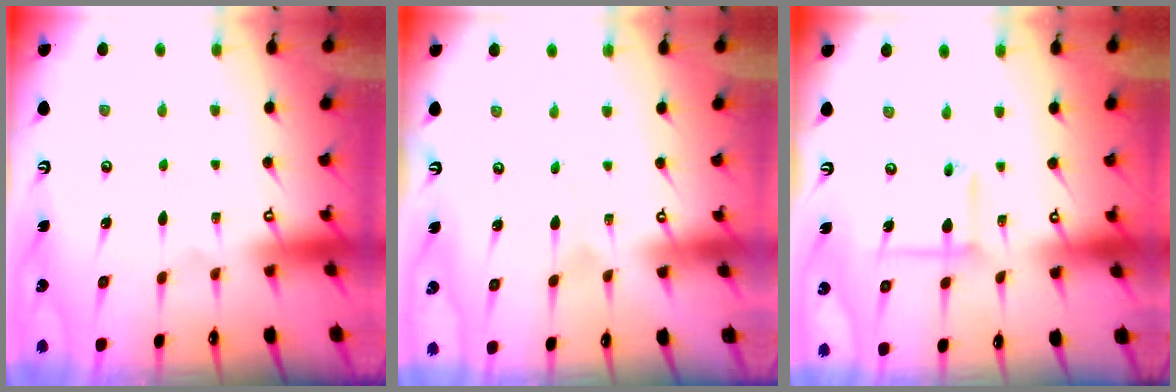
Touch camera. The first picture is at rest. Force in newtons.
{"total": 2.5, "press": 2.5, "slide": 0.3}
{"total": 5.7, "press": 5.5, "slide": 1.4}